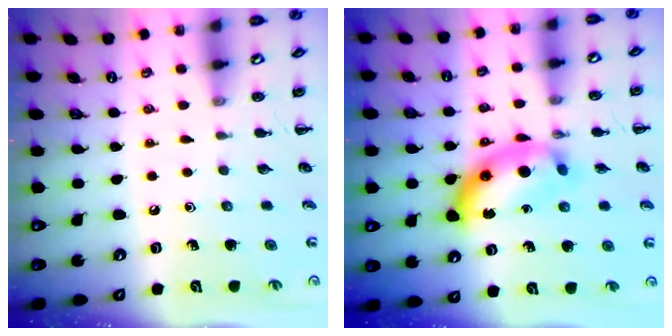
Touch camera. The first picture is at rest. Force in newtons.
{"total": 12.7, "press": 12.7, "slide": 0.4}